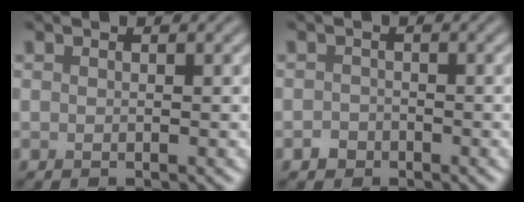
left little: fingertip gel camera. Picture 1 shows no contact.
{"total": 1.1, "force": [-0.7, 0.9, 0.2], "torque": [0.003, 0.001, -0.014]}